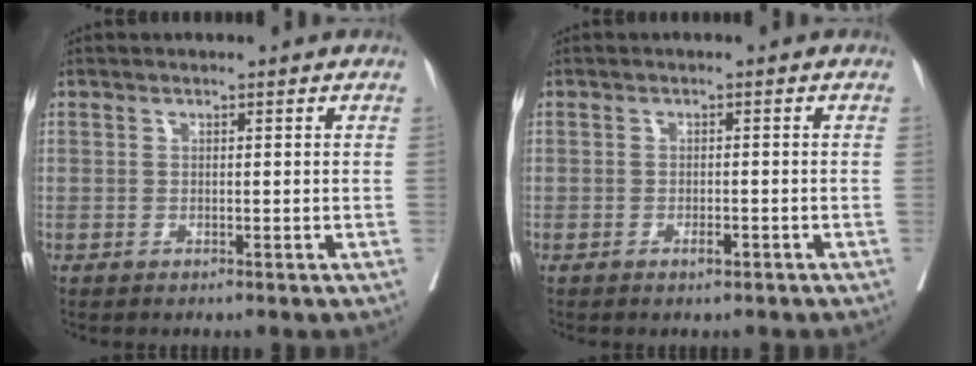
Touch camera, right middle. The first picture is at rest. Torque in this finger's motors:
{"motor_torque": [0.99, -1.15, 0.07, 0.04]}